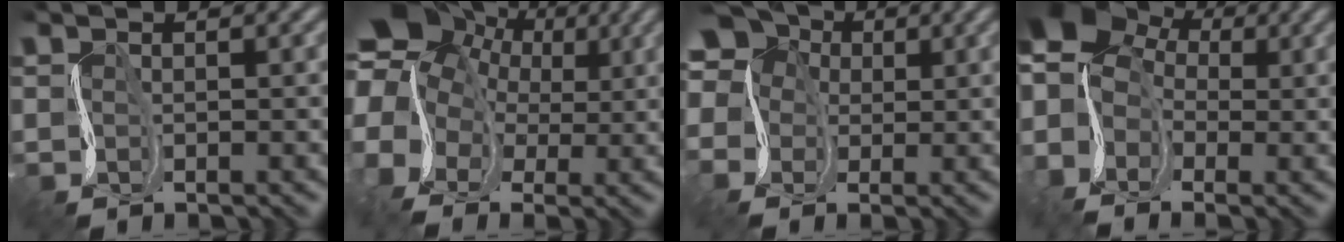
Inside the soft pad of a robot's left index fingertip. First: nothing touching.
{"total": 11.0, "force": [2.2, 9.3, 5.5], "torque": [-0.122, 0.029, 0.016]}
{"total": 9.7, "force": [2.4, 8.3, 4.4], "torque": [-0.111, 0.046, -0.015]}
{"total": 9.7, "force": [0.7, 7.8, 5.7], "torque": [-0.103, 0.029, -0.020]}